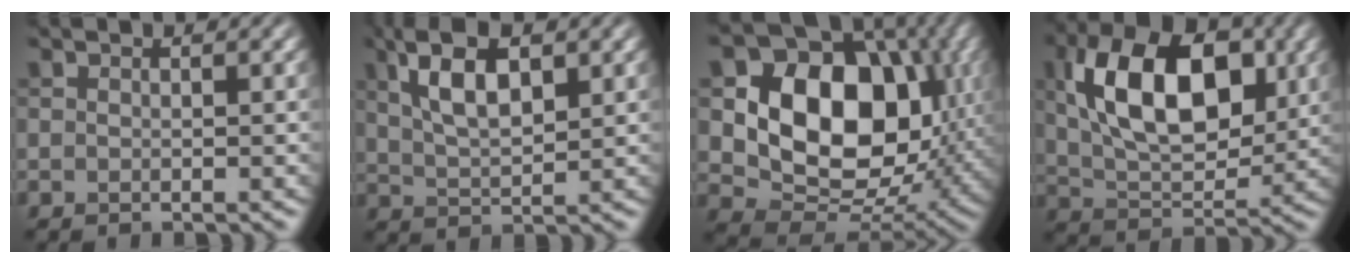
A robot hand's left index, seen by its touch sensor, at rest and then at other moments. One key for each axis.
{"total": 6.8, "fx": 2.8, "fy": 2.7, "fz": 5.5, "tx": -0.103, "ty": 0.010, "tz": 0.050}
{"total": 14.7, "fx": 1.9, "fy": 11.1, "fz": 9.4, "tx": -0.150, "ty": -0.012, "tz": 0.035}
{"total": 11.2, "fx": 2.7, "fy": 6.4, "fz": 8.7, "tx": -0.147, "ty": 0.011, "tz": 0.043}